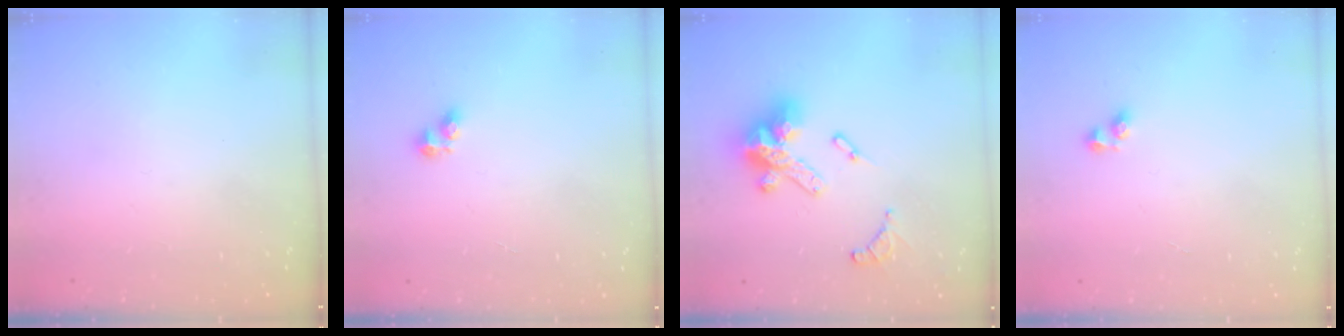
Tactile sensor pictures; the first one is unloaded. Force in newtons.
{"total": 3.9, "press": 3.9, "slide": 0.5}
{"total": 16.2, "press": 16.1, "slide": 1.6}
{"total": 2.5, "press": 2.2, "slide": 1.3}